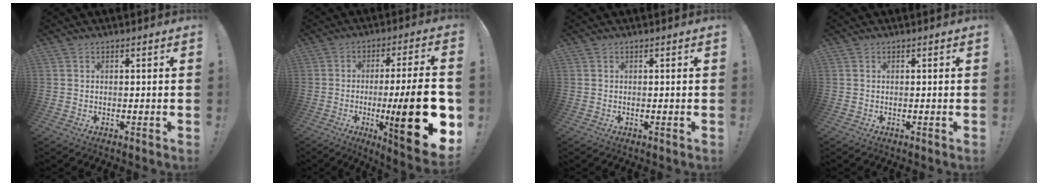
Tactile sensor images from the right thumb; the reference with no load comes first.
{"total": 23.1, "force": [-5.1, 4.2, 22.2], "torque": [-0.338, 0.009, -0.068]}
{"total": 0.0}
{"total": 0.0}